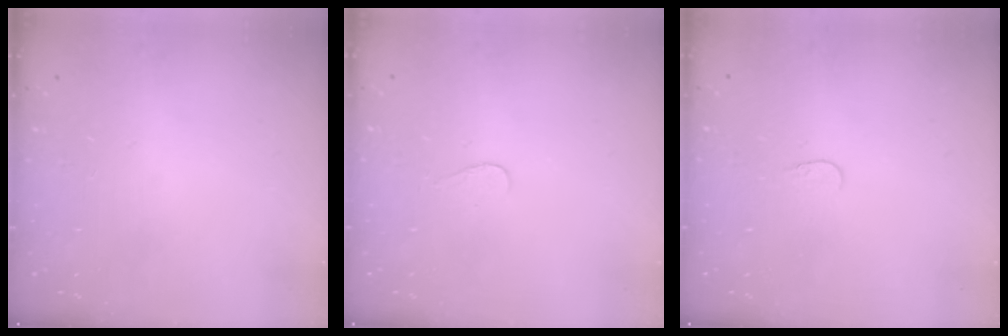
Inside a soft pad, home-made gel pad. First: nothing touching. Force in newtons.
{"total": 3.0, "press": 3.0, "slide": 0.3}
{"total": 3.6, "press": 3.6, "slide": 0.3}